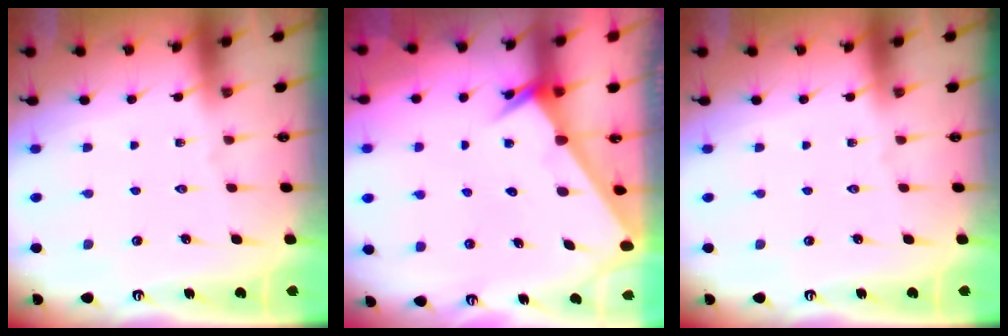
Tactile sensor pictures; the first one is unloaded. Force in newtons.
{"total": 2.4, "press": 2.4, "slide": 0.1}
{"total": 0.0}